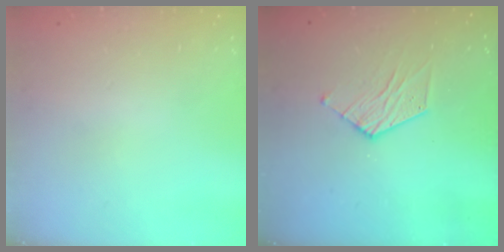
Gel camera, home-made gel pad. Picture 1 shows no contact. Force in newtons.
{"total": 7.3, "press": 7.3, "slide": 0.2}